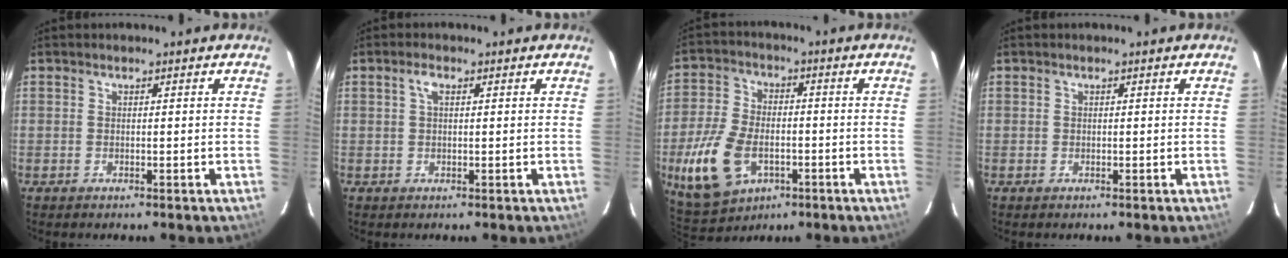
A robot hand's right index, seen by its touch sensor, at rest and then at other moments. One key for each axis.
{"total": 1.7, "fx": 0.6, "fy": 0.7, "fz": 1.4, "tx": -0.030, "ty": 0.007, "tz": 0.010}
{"total": 14.5, "fx": -4.8, "fy": 9.1, "fz": 10.2, "tx": -0.235, "ty": -0.009, "tz": -0.076}
{"total": 0.0}